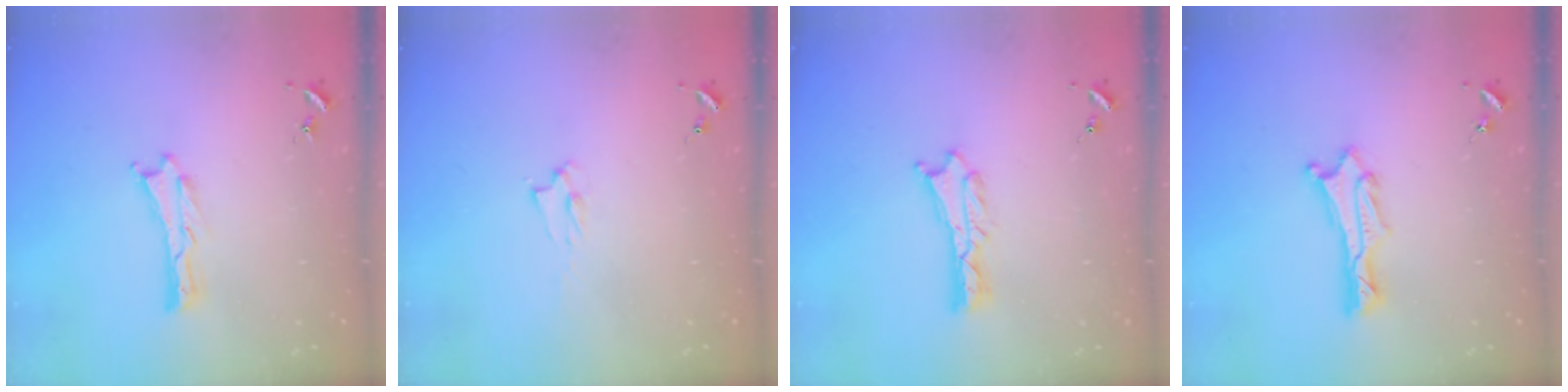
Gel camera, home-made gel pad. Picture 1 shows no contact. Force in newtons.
{"total": 1.4, "press": 1.3, "slide": 0.3}
{"total": 1.3, "press": 1.3, "slide": 0.1}
{"total": 1.3, "press": 1.3, "slide": 0.1}